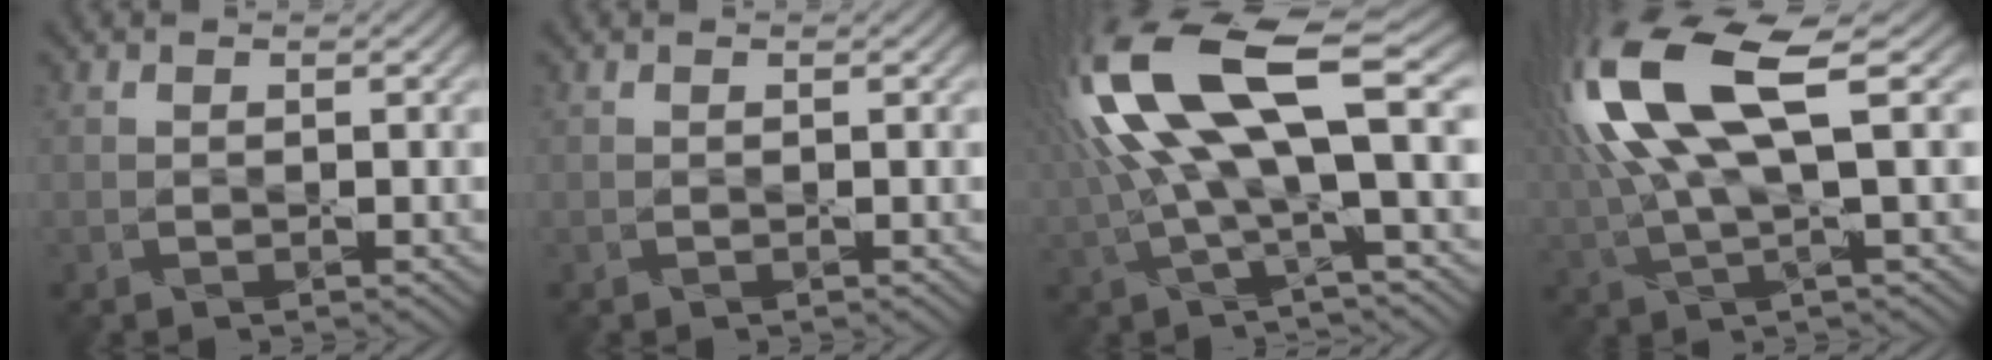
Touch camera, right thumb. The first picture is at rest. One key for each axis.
{"total": 0.0}
{"total": 16.3, "fx": 3.1, "fy": 4.9, "fz": 15.2, "tx": -0.344, "ty": 0.012, "tz": 0.063}
{"total": 14.5, "fx": 4.2, "fy": 4.2, "fz": 13.3, "tx": -0.320, "ty": 0.021, "tz": 0.082}